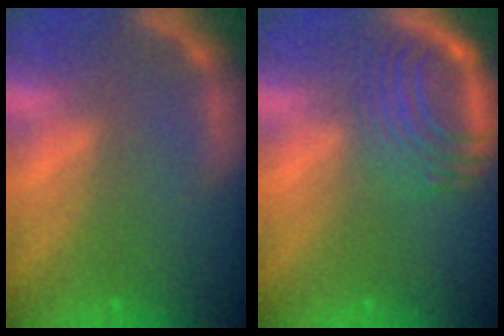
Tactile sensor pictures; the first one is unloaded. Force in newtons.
{"total": 7.1}